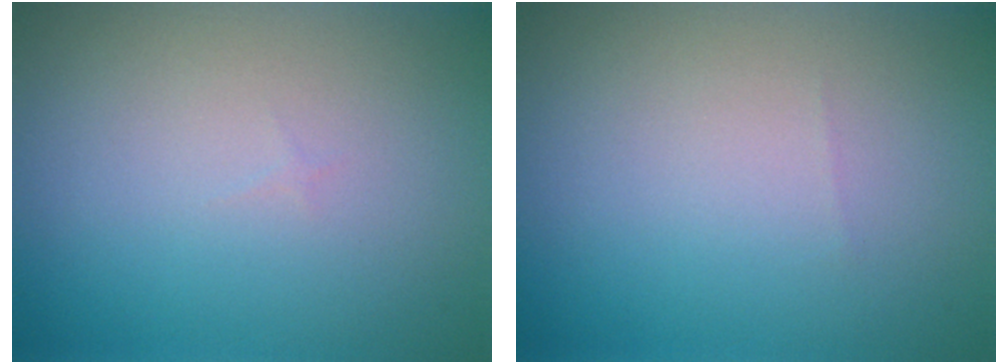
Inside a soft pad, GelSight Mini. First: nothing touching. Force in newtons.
{"total": 0.0}